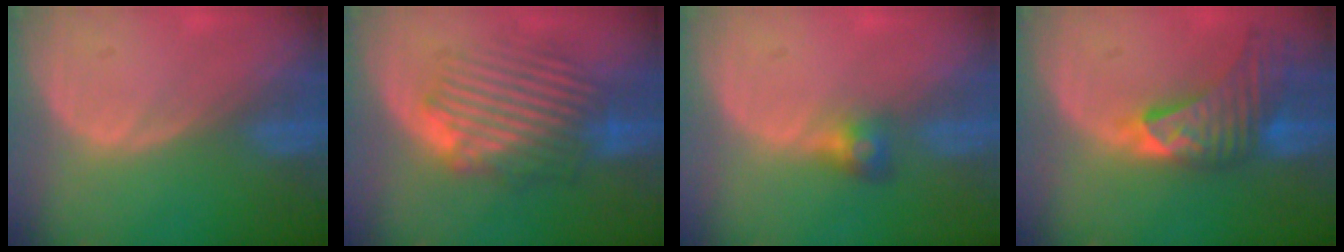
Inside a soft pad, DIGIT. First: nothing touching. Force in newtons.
{"total": 8.9, "press": 8.5, "slide": 2.7}
{"total": 2.8, "press": 2.6, "slide": 0.9}
{"total": 9.2, "press": 8.3, "slide": 3.9}